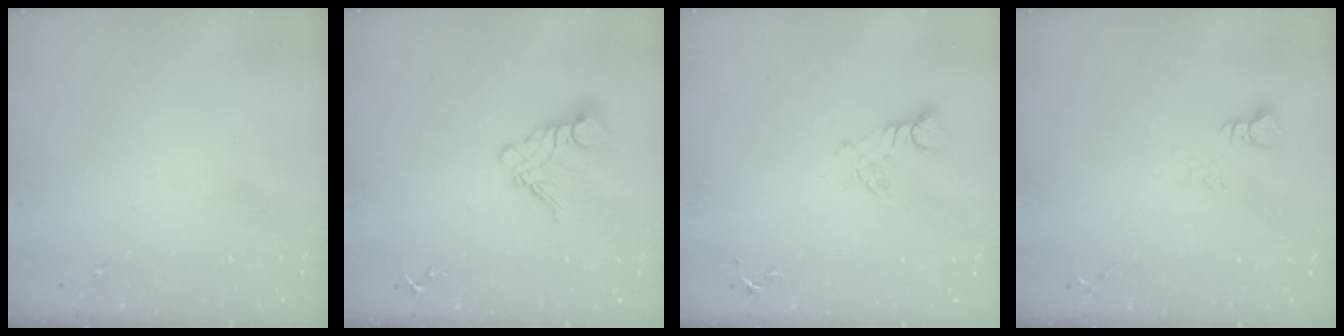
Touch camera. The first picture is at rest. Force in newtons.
{"total": 12.1, "press": 12.0, "slide": 1.2}
{"total": 5.3, "press": 5.2, "slide": 0.4}
{"total": 2.8, "press": 2.8, "slide": 0.2}